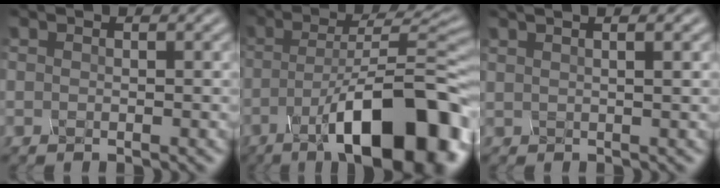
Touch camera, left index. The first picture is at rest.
{"total": 14.4, "force": [-8.4, 5.3, 10.4], "torque": [-0.157, 0.007, -0.122]}
{"total": 2.5, "force": [1.6, 0.6, 1.8], "torque": [-0.015, 0.030, 0.001]}